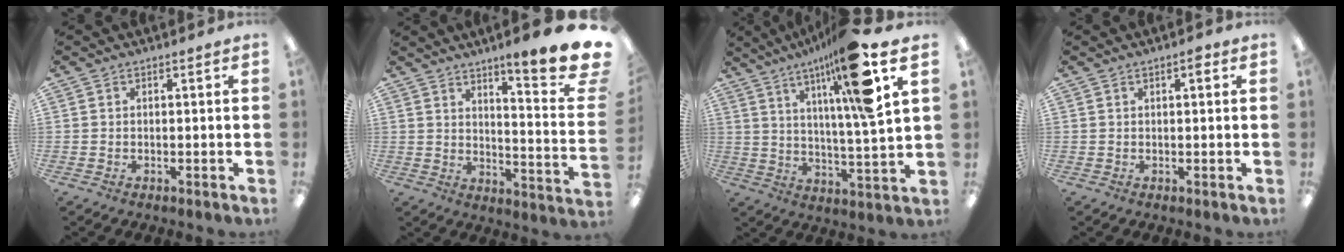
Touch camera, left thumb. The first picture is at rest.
{"total": 12.4, "force": [9.4, 0.9, 8.1], "torque": [-0.114, -0.087, 0.152]}
{"total": 18.2, "force": [10.6, 1.8, 14.7], "torque": [-0.240, -0.050, 0.150]}
{"total": 2.1, "force": [1.0, 0.6, 1.7], "torque": [-0.020, -0.004, 0.013]}